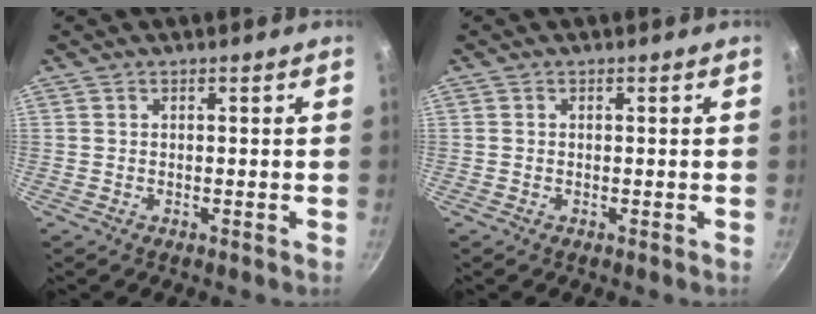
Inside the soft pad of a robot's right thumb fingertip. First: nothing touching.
{"total": 0.0}